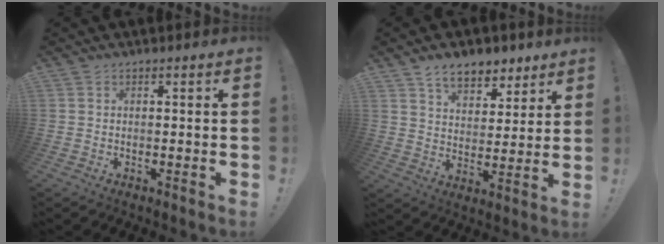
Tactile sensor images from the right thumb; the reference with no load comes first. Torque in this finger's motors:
{"motor_torque": [-0.38, 0.80, 0.77, 0.68, 0.02]}